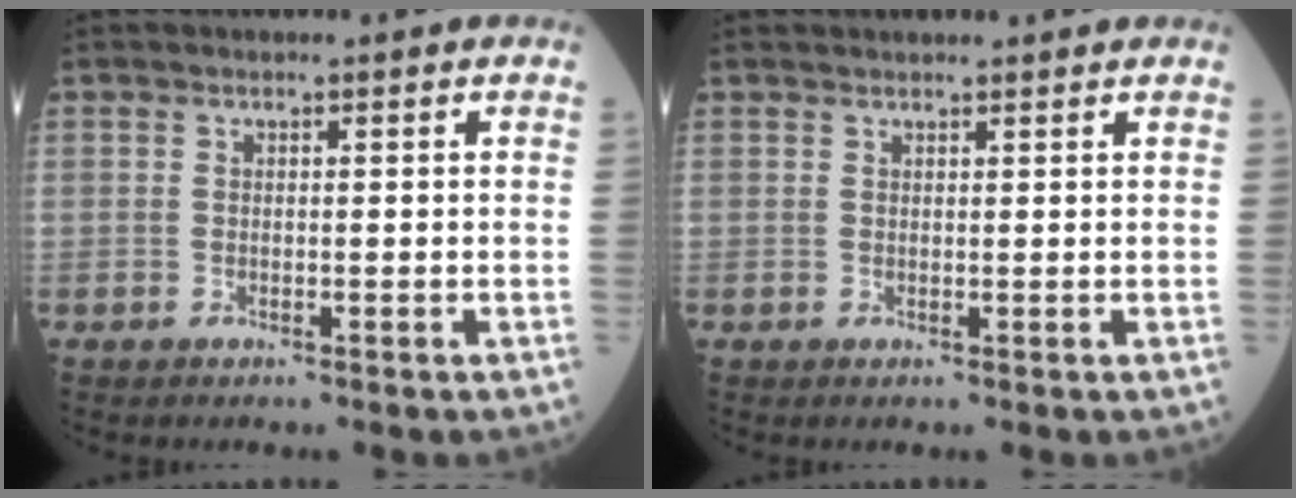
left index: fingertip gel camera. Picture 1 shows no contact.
{"total": 3.6, "force": [3.5, 0.4, 0.8], "torque": [-0.012, 0.023, 0.047]}